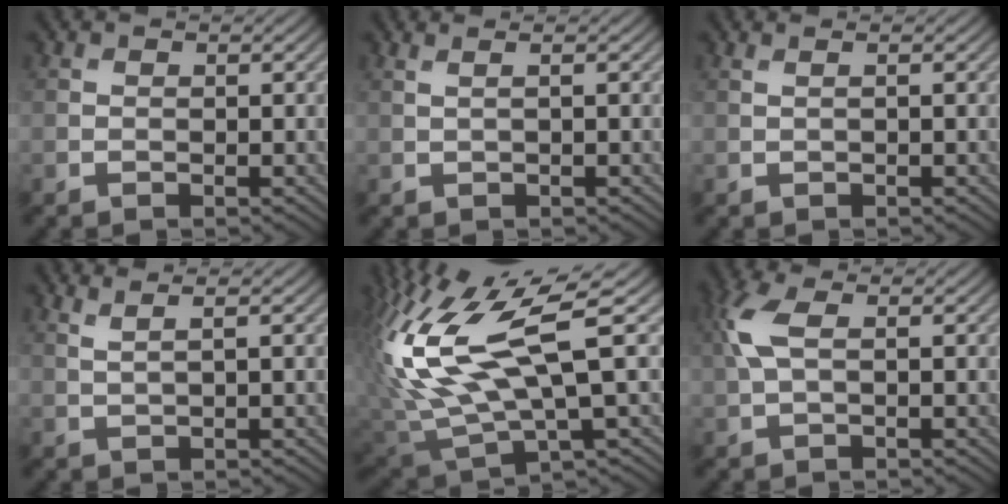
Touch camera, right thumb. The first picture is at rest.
{"total": 1.6, "force": [0.5, 0.4, 1.4], "torque": [-0.018, 0.006, -0.007]}
{"total": 1.0, "force": [0.1, 0.3, 0.9], "torque": [-0.012, 0.005, -0.007]}
{"total": 2.5, "force": [1.3, 0.6, 2.1], "torque": [-0.032, 0.011, 0.015]}
{"total": 16.1, "force": [3.2, 6.3, 14.5], "torque": [-0.345, 0.009, 0.065]}
{"total": 4.6, "force": [0.9, 1.9, 4.1], "torque": [-0.112, 0.014, 0.015]}